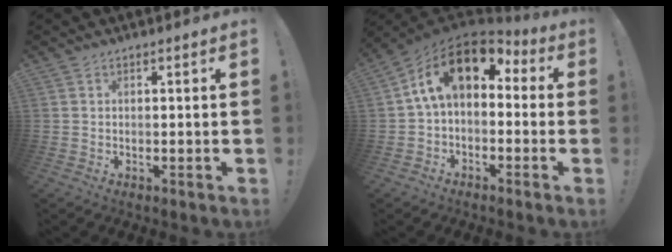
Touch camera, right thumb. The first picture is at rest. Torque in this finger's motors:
{"motor_torque": [2.34, 2.67, 1.58, -0.25, 0.11]}